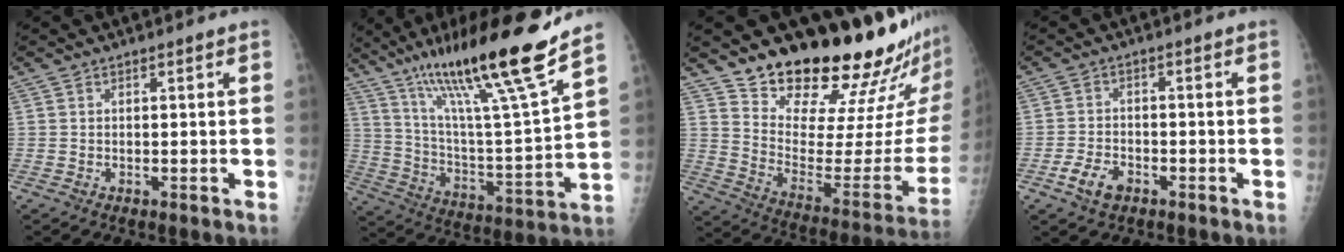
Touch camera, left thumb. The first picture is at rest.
{"total": 23.8, "force": [16.5, 1.3, 17.1], "torque": [-0.267, -0.065, 0.288]}
{"total": 25.3, "force": [21.6, 5.1, 12.1], "torque": [-0.144, -0.181, 0.310]}
{"total": 4.8, "force": [-2.6, 2.9, 2.8], "torque": [-0.050, 0.011, -0.046]}